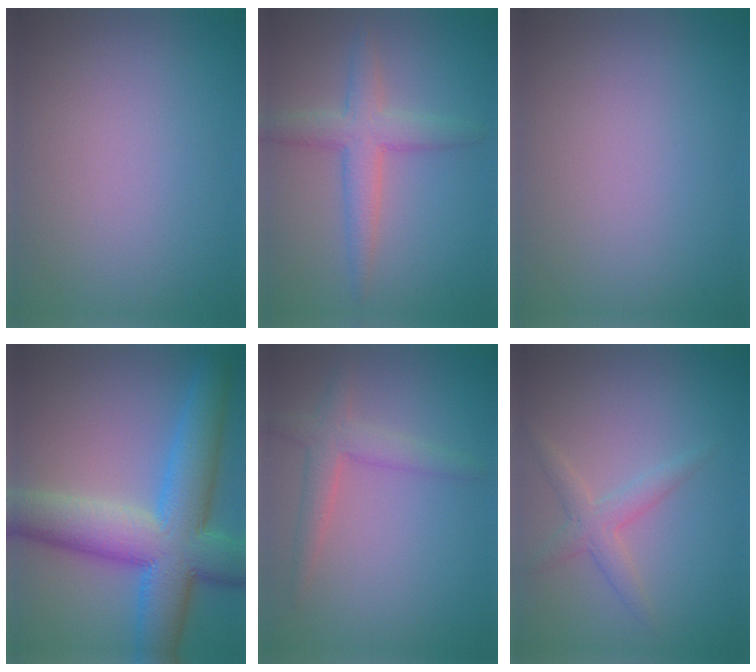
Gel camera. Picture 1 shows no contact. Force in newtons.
{"total": 3.7, "press": 3.7, "slide": 0.2}
{"total": 0.0}
{"total": 11.4, "press": 11.4, "slide": 0.1}
{"total": 2.8, "press": 2.8, "slide": 0.2}
{"total": 2.2, "press": 2.2, "slide": 0.1}